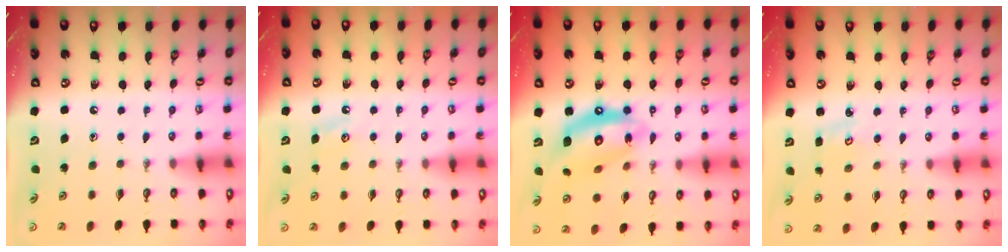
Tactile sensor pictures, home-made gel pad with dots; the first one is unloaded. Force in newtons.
{"total": 2.8, "press": 2.7, "slide": 0.5}
{"total": 15.9, "press": 15.8, "slide": 1.3}
{"total": 2.3, "press": 2.3, "slide": 0.4}